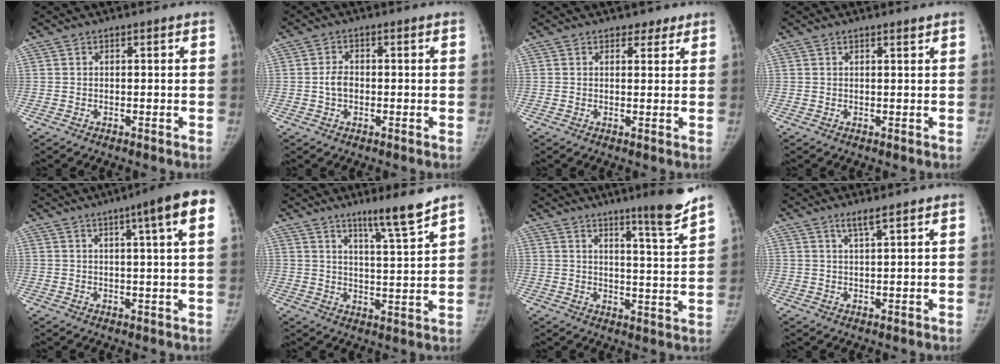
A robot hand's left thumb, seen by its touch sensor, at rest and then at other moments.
{"total": 3.0, "force": [-0.3, 2.0, 2.2], "torque": [-0.038, 0.010, -0.009]}
{"total": 2.3, "force": [1.8, 1.3, 0.7], "torque": [0.006, -0.010, 0.021]}
{"total": 0.9, "force": [0.7, -0.1, 0.5], "torque": [-0.010, -0.007, 0.014]}
{"total": 11.2, "force": [5.3, 0.6, 9.9], "torque": [-0.133, -0.002, 0.059]}
{"total": 8.4, "force": [6.5, -0.4, 5.4], "torque": [-0.085, -0.054, 0.108]}
{"total": 10.3, "force": [7.9, -0.2, 6.6], "torque": [-0.086, -0.061, 0.113]}
{"total": 2.8, "force": [2.1, -0.1, 1.9], "torque": [-0.041, -0.011, 0.042]}